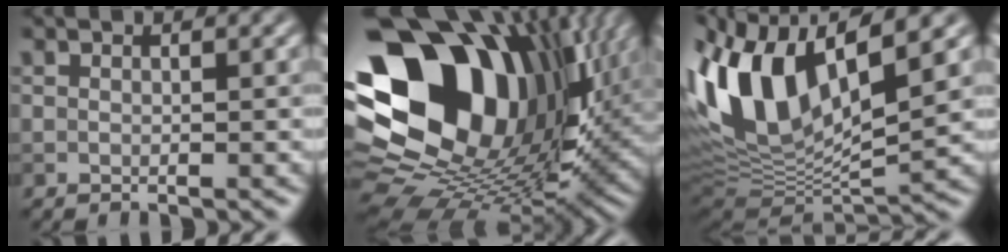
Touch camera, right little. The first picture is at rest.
{"total": 20.9, "force": [6.6, 14.6, 13.4], "torque": [-0.279, -0.016, 0.140]}
{"total": 12.6, "force": [4.0, 5.7, 10.5], "torque": [-0.217, 0.003, 0.072]}